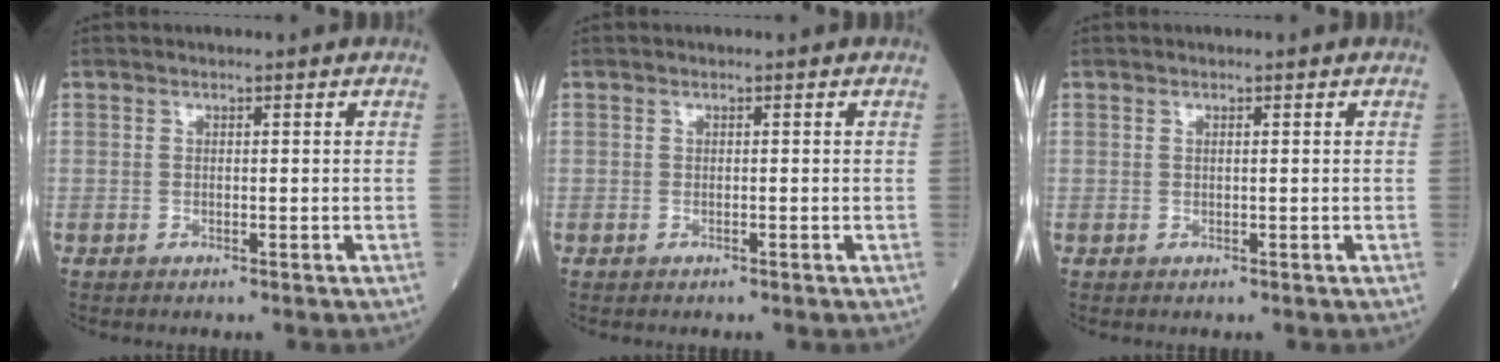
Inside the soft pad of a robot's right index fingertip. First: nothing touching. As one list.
[{"total": 0.0}, {"total": 0.0}]